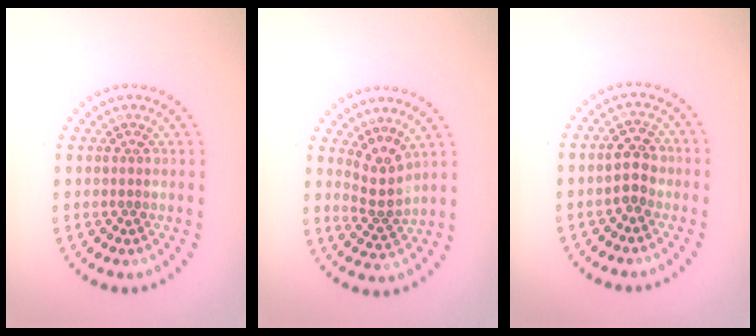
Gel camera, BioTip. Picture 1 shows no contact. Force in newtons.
{"total": 2.6, "press": 1.9, "slide": 1.8}
{"total": 2.4, "press": 2.3, "slide": 0.5}